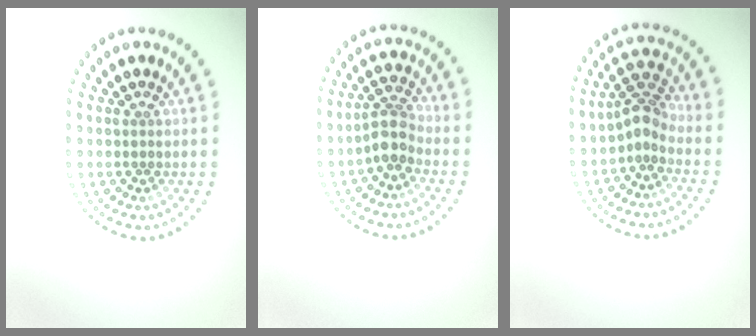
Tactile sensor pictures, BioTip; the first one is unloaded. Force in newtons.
{"total": 2.8, "press": 2.2, "slide": 1.7}
{"total": 2.5, "press": 1.9, "slide": 1.7}